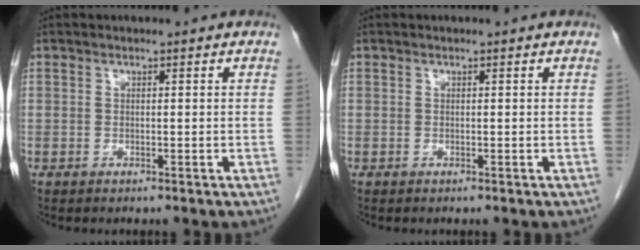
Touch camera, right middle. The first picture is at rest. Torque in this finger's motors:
{"motor_torque": [0.00, 0.00, -0.02, 0.01]}